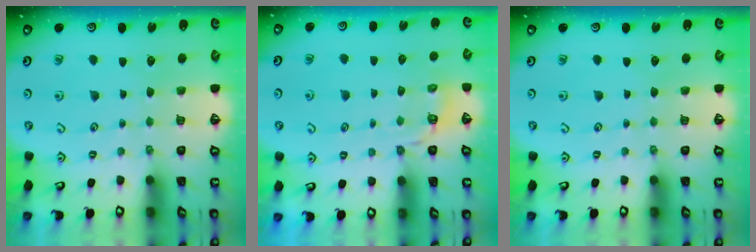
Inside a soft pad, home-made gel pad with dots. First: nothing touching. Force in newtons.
{"total": 4.0, "press": 3.6, "slide": 1.7}
{"total": 0.0}